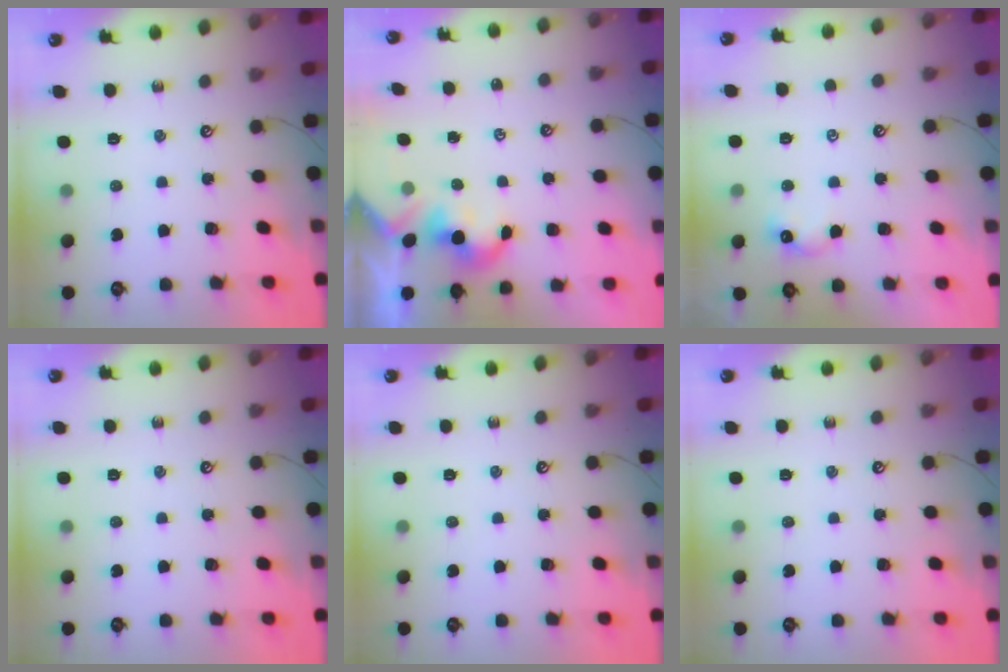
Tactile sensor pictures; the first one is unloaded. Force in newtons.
{"total": 2.0, "press": 1.9, "slide": 0.4}
{"total": 2.9, "press": 2.8, "slide": 0.7}
{"total": 0.0}
{"total": 0.0}
{"total": 0.0}